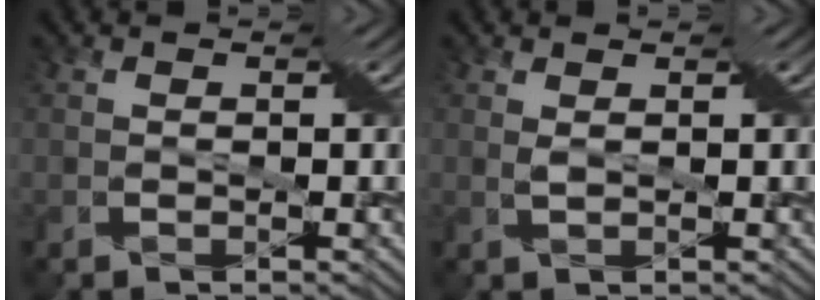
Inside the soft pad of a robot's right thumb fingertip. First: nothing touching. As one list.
[{"total": 1.4, "force": [0.6, 0.2, 1.2], "torque": [-0.027, 0.004, 0.015]}]